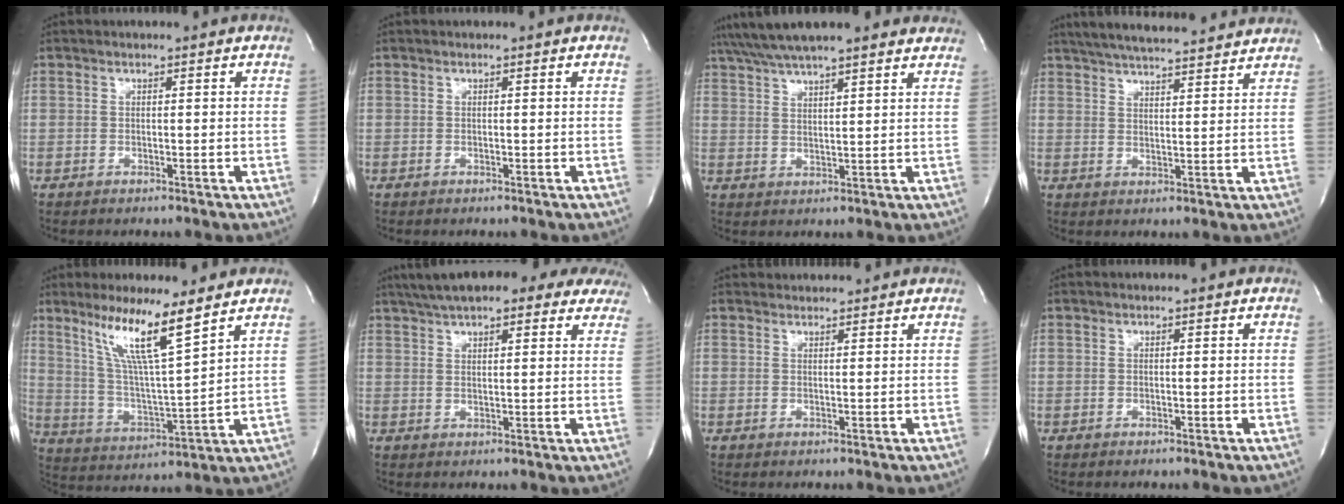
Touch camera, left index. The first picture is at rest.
{"total": 0.0}
{"total": 17.3, "force": [15.1, 2.2, 8.2], "torque": [-0.144, 0.048, 0.214]}
{"total": 17.0, "force": [15.3, 2.1, 7.0], "torque": [-0.119, 0.034, 0.217]}
{"total": 11.7, "force": [7.6, -0.5, 8.9], "torque": [-0.168, -0.009, 0.145]}
{"total": 21.4, "force": [17.6, 5.6, 10.8], "torque": [-0.170, 0.044, 0.222]}
{"total": 3.0, "force": [3.0, 0.4, 0.0], "torque": [-0.008, 0.022, 0.045]}
{"total": 0.0}